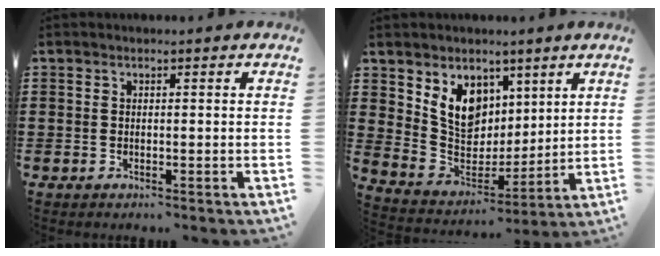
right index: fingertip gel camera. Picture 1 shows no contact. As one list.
[{"total": 9.1, "force": [5.0, 6.9, 3.1], "torque": [-0.092, -0.015, 0.101]}]